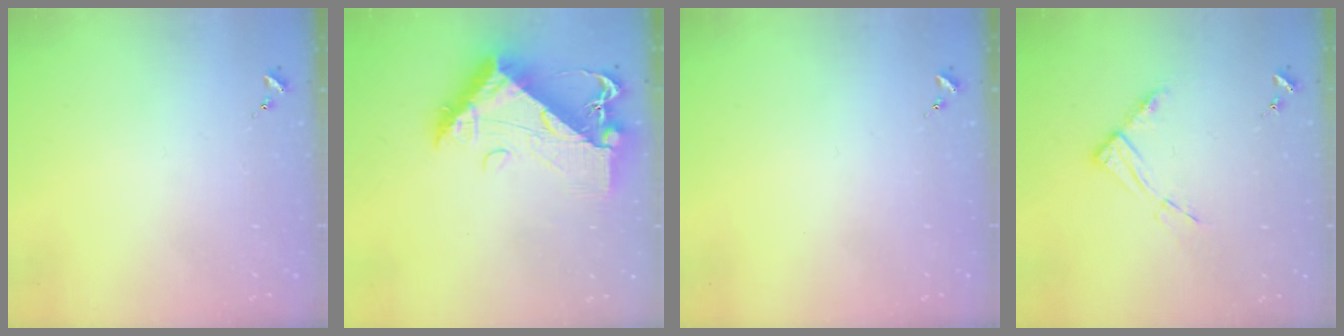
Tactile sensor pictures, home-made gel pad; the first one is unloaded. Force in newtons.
{"total": 13.2, "press": 13.2, "slide": 1.4}
{"total": 0.0}
{"total": 8.7, "press": 8.6, "slide": 0.9}